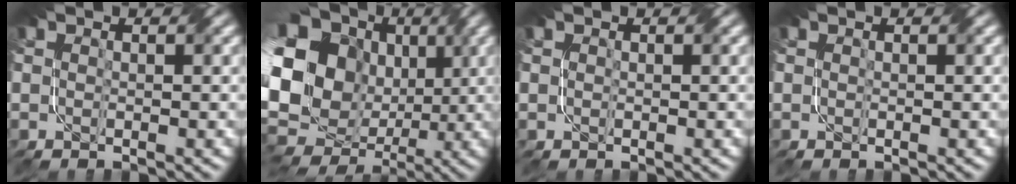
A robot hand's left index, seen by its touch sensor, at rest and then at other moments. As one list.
[{"total": 18.4, "force": [-0.7, 14.4, 11.4], "torque": [-0.233, -0.001, -0.008]}, {"total": 0.0}, {"total": 0.0}]